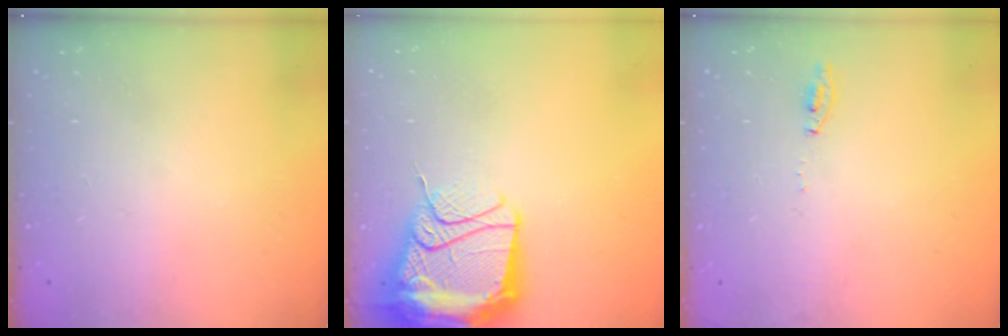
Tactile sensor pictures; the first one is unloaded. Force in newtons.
{"total": 24.0, "press": 20.5, "slide": 12.5}
{"total": 4.6, "press": 4.6, "slide": 0.5}